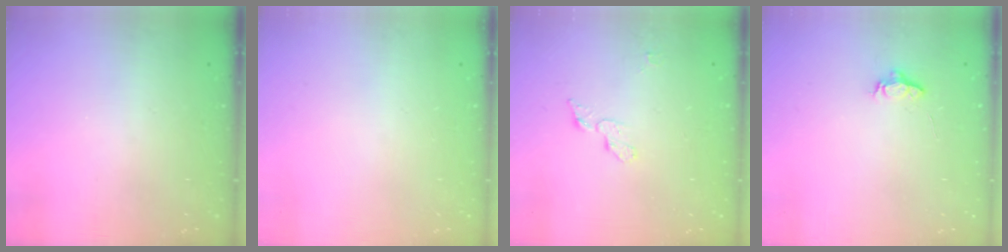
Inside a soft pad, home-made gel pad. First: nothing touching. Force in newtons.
{"total": 0.0}
{"total": 4.6, "press": 4.6, "slide": 0.4}
{"total": 4.7, "press": 4.7, "slide": 0.4}